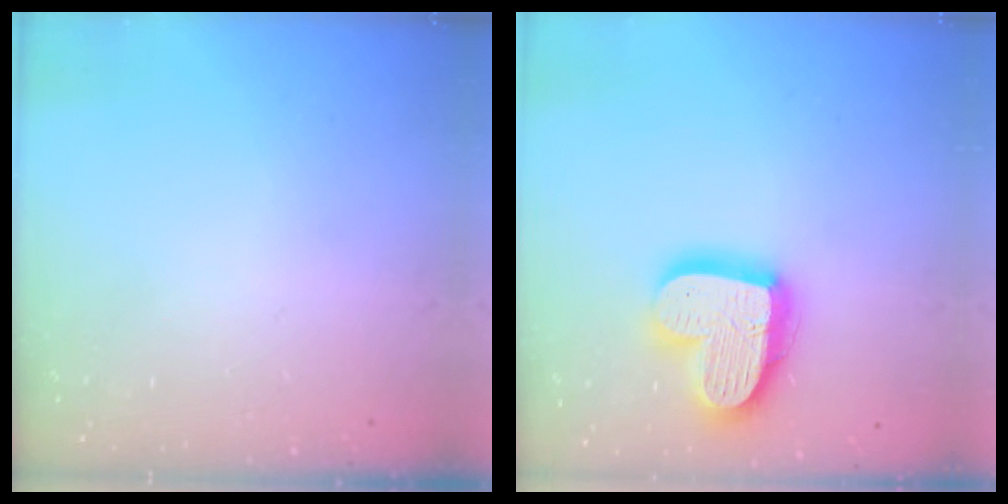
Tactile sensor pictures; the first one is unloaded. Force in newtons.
{"total": 18.7, "press": 18.7, "slide": 1.5}